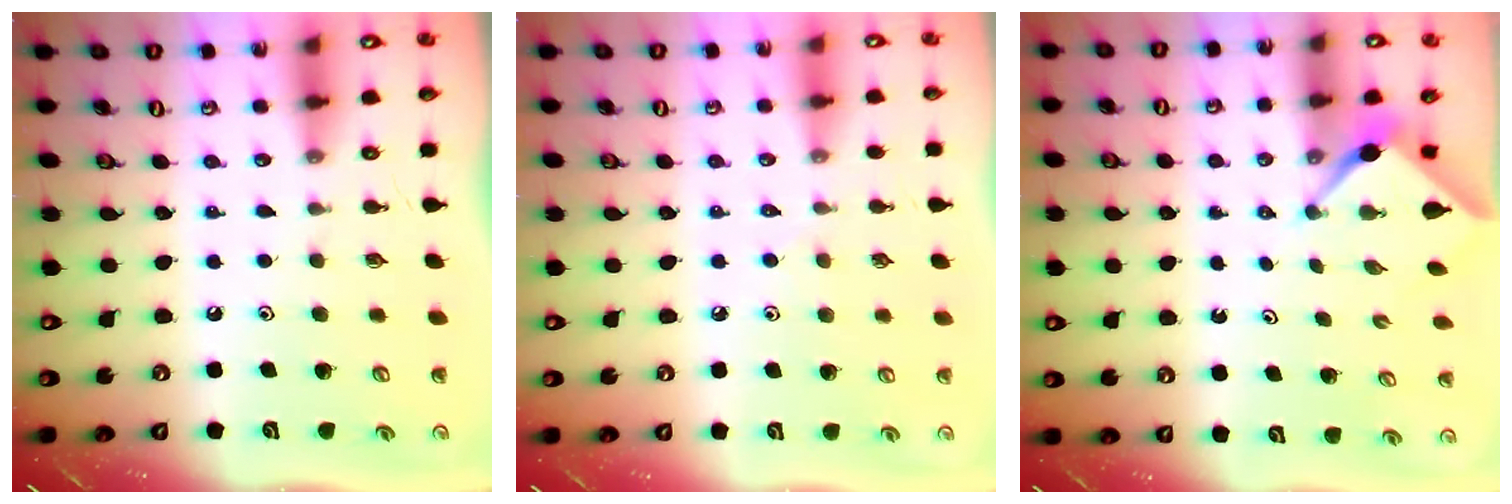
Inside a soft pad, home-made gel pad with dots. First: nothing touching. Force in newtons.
{"total": 4.3, "press": 4.2, "slide": 0.7}
{"total": 2.5, "press": 2.5, "slide": 0.3}